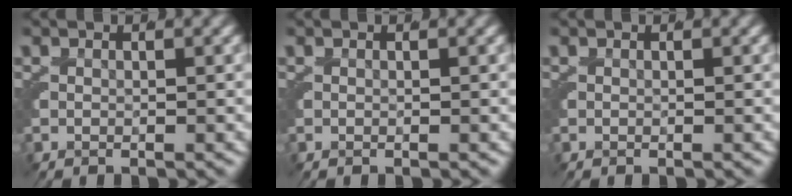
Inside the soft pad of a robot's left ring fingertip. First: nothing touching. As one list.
[{"total": 0.0}, {"total": 0.0}]